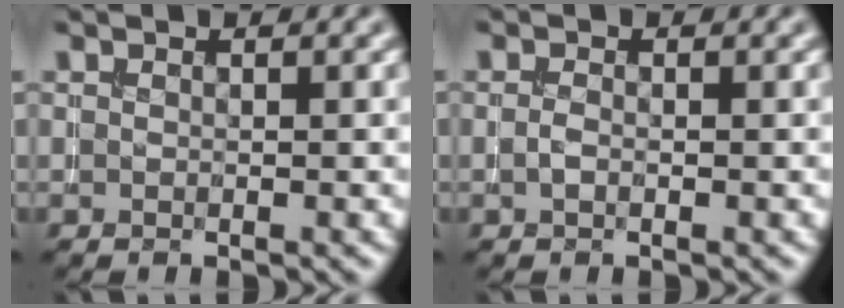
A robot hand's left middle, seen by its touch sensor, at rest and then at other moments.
{"total": 0.9, "force": [-0.3, 0.4, 0.7], "torque": [-0.019, -0.001, -0.008]}